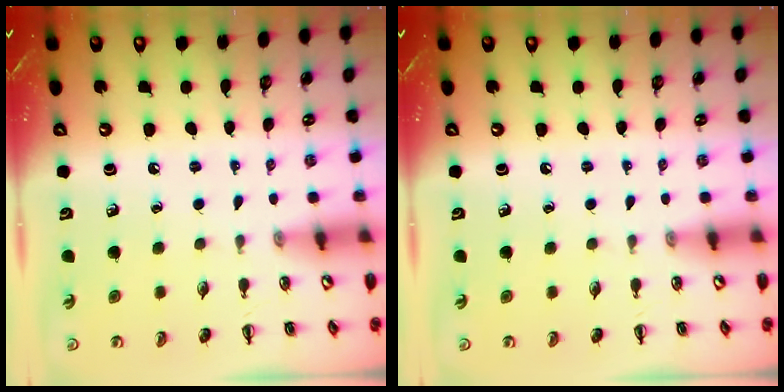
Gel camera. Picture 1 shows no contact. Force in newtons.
{"total": 0.0}